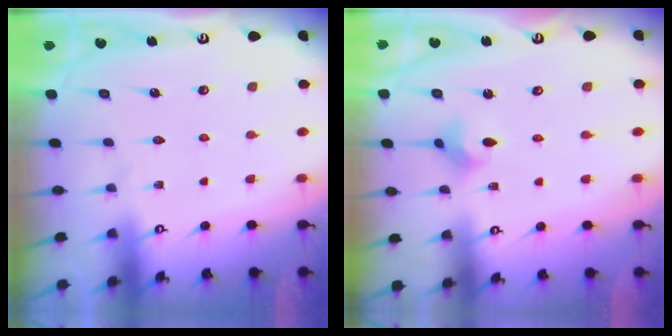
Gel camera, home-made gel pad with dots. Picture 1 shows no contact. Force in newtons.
{"total": 3.6, "press": 3.6, "slide": 0.2}